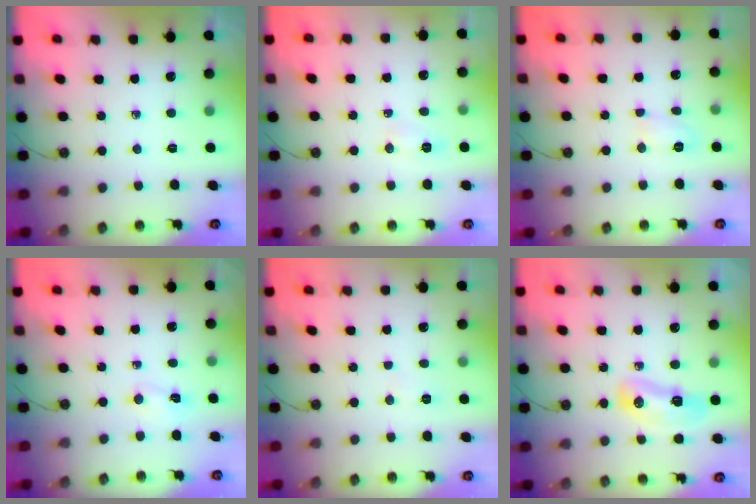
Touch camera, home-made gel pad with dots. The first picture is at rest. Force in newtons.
{"total": 6.1, "press": 6.0, "slide": 0.8}
{"total": 5.1, "press": 5.0, "slide": 0.8}
{"total": 2.3, "press": 2.2, "slide": 0.7}
{"total": 4.4, "press": 4.3, "slide": 1.1}
{"total": 14.6, "press": 10.5, "slide": 10.2}